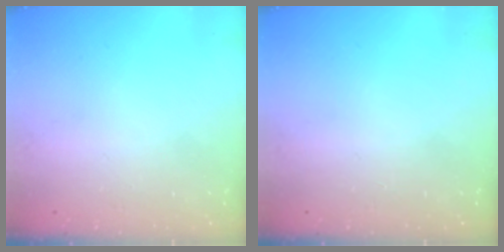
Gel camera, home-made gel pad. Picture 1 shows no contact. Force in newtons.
{"total": 0.0}